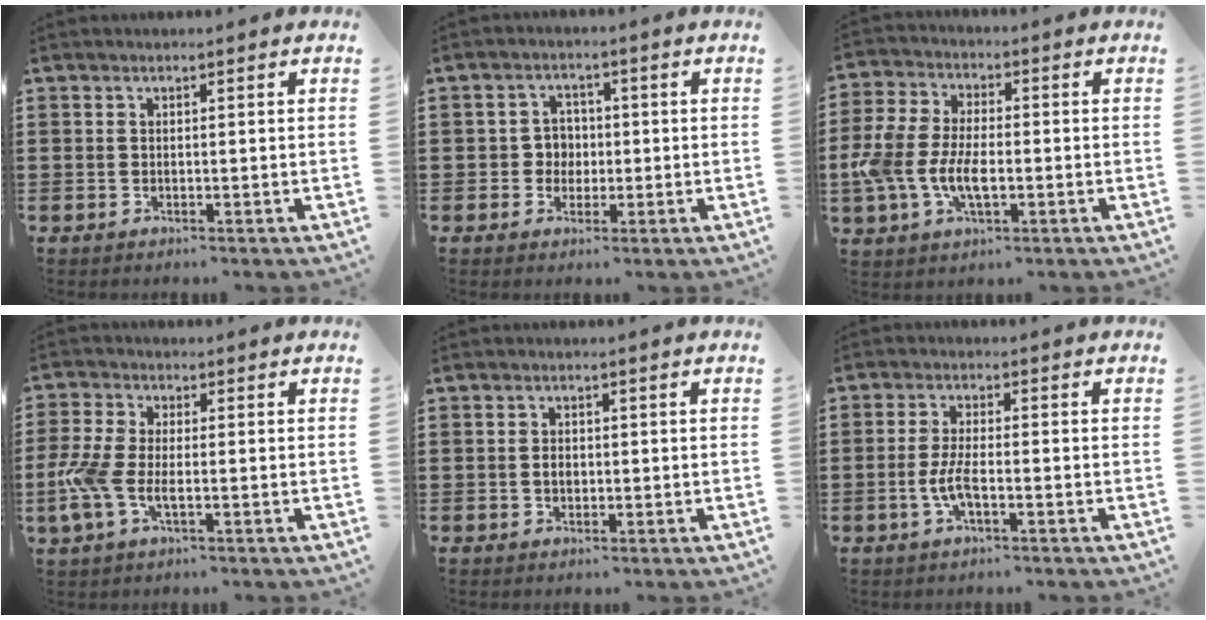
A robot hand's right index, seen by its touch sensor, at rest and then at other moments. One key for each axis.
{"total": 3.3, "fx": -0.3, "fy": 3.0, "fz": 1.2, "tx": -0.035, "ty": 0.007, "tz": -0.010}
{"total": 8.0, "fx": -2.3, "fy": 4.2, "fz": 6.4, "tx": -0.159, "ty": -0.007, "tz": -0.049}
{"total": 6.1, "fx": -1.8, "fy": 2.7, "fz": 5.2, "tx": -0.131, "ty": -0.009, "tz": -0.040}
{"total": 1.5, "fx": -0.1, "fy": 1.0, "fz": 1.2, "tx": -0.024, "ty": 0.006, "tz": -0.003}
{"total": 4.4, "fx": -1.5, "fy": 1.2, "fz": 4.0, "tx": -0.098, "ty": -0.006, "tz": -0.034}